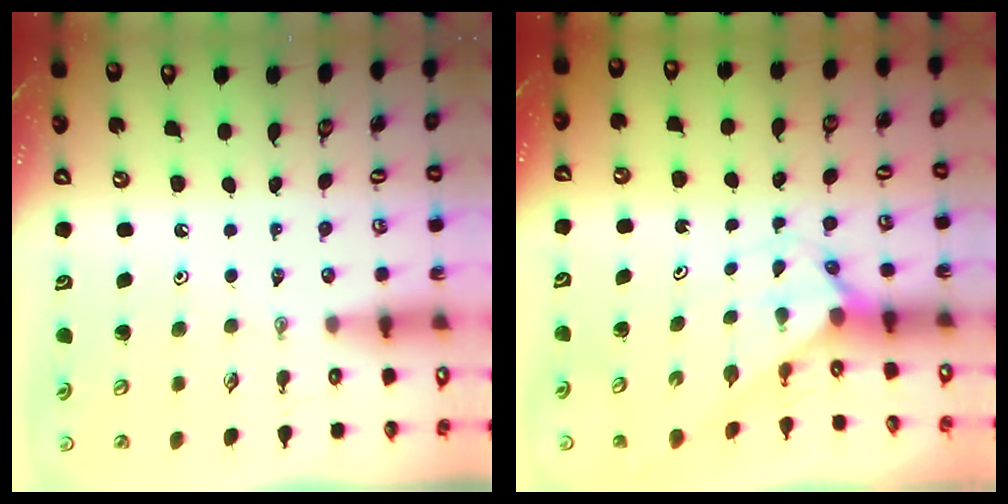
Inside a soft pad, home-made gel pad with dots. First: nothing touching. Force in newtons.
{"total": 1.9, "press": 1.9, "slide": 0.2}